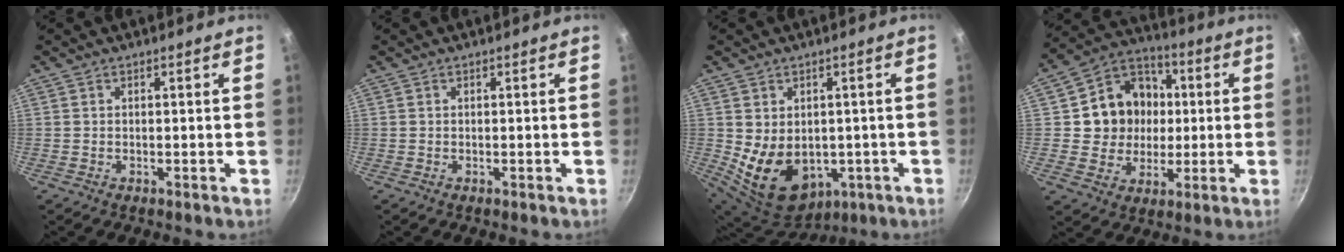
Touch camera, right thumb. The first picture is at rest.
{"total": 0.0}
{"total": 13.1, "force": [-1.1, 9.9, 8.5], "torque": [-0.126, -0.015, 0.015]}
{"total": 14.4, "force": [1.5, 12.9, 6.3], "torque": [-0.074, 0.018, 0.019]}